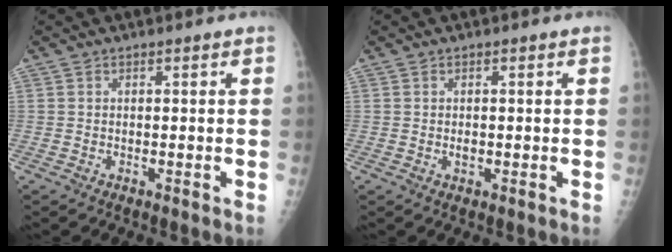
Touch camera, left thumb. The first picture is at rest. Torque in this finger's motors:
{"motor_torque": [-0.09, -0.18, 0.23, 0.06, 0.00]}